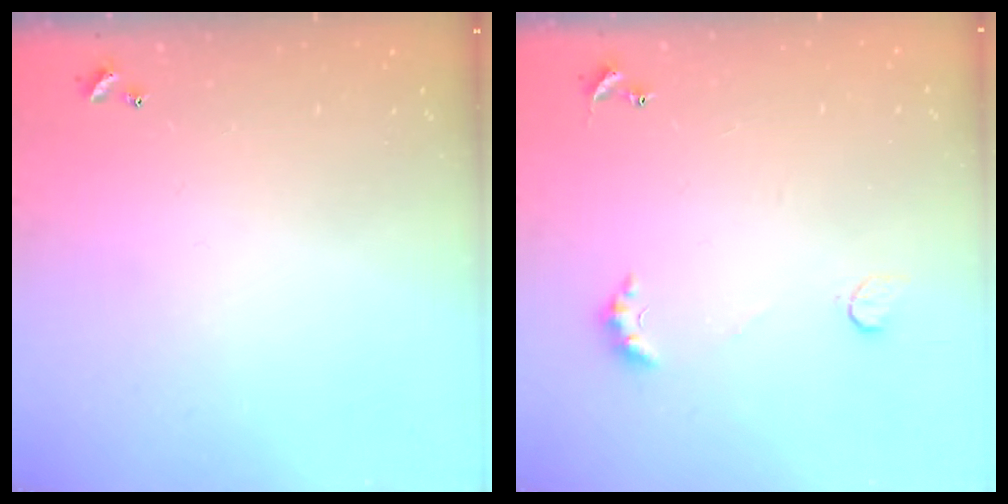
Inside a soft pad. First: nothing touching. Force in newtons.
{"total": 3.6, "press": 3.6, "slide": 0.6}